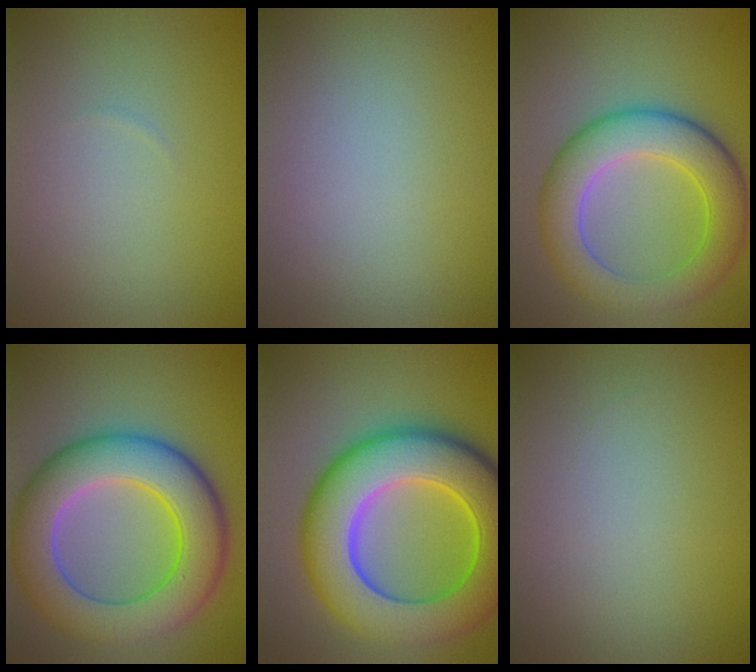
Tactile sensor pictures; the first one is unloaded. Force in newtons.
{"total": 0.0}
{"total": 7.3, "press": 7.3, "slide": 0.1}
{"total": 10.0, "press": 9.9, "slide": 0.5}
{"total": 12.7, "press": 12.7, "slide": 0.2}
{"total": 0.0}